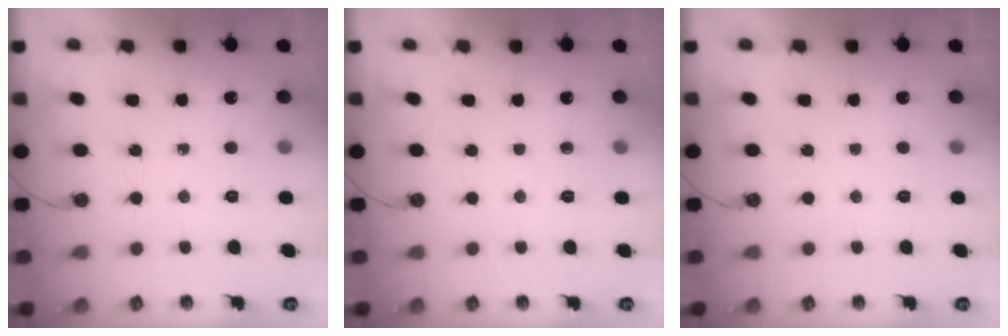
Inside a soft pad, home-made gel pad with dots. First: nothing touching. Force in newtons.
{"total": 0.0}
{"total": 0.0}